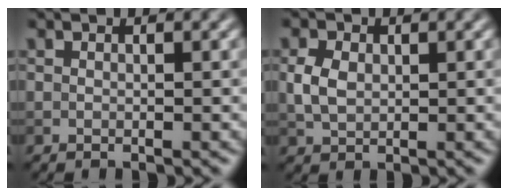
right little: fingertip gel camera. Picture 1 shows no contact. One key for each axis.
{"total": 2.5, "fx": 0.3, "fy": 1.8, "fz": 1.7, "tx": -0.041, "ty": 0.002, "tz": 0.007}